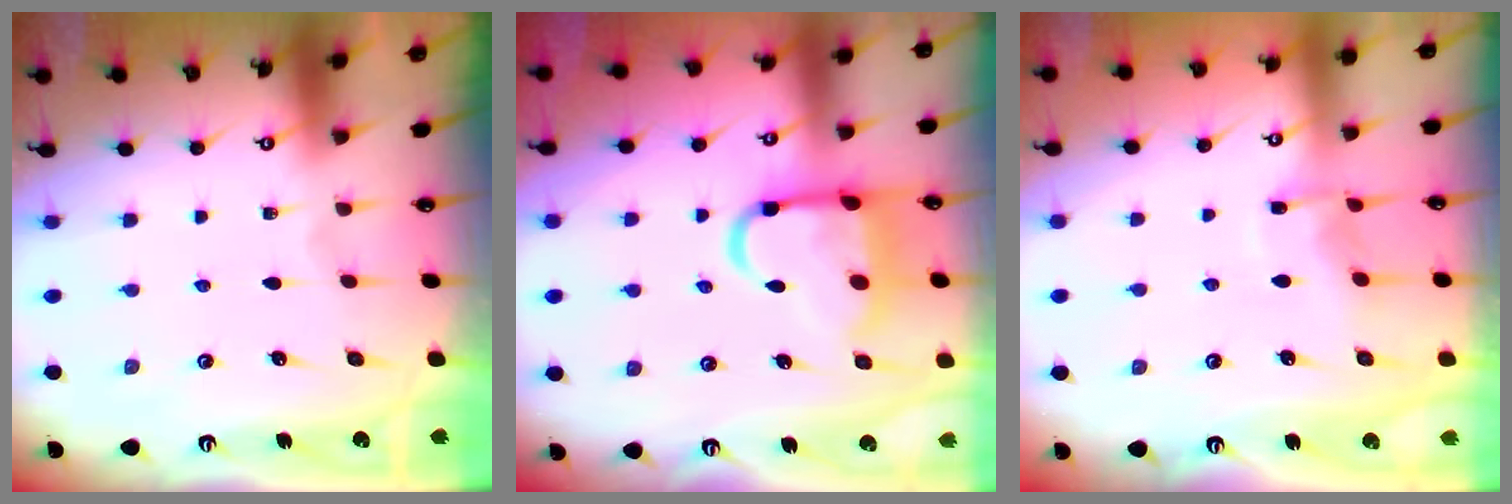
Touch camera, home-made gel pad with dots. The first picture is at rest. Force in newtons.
{"total": 13.4, "press": 13.3, "slide": 1.7}
{"total": 6.3, "press": 6.3, "slide": 0.7}